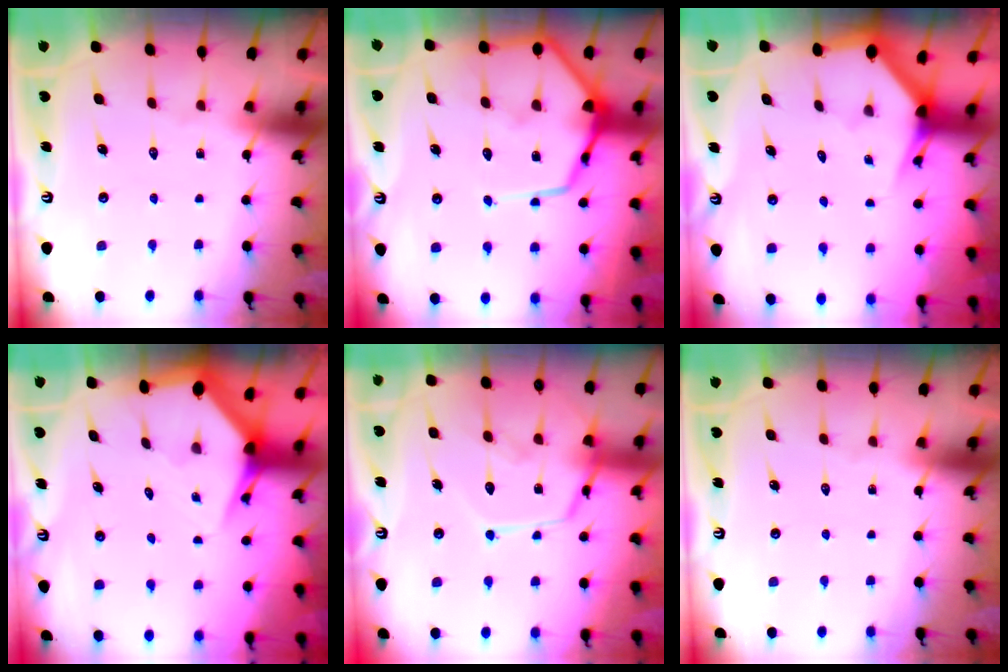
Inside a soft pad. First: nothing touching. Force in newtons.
{"total": 14.7, "press": 14.6, "slide": 1.6}
{"total": 2.9, "press": 2.9, "slide": 0.0}
{"total": 3.5, "press": 3.5, "slide": 0.5}
{"total": 14.9, "press": 14.8, "slide": 1.3}
{"total": 0.0}